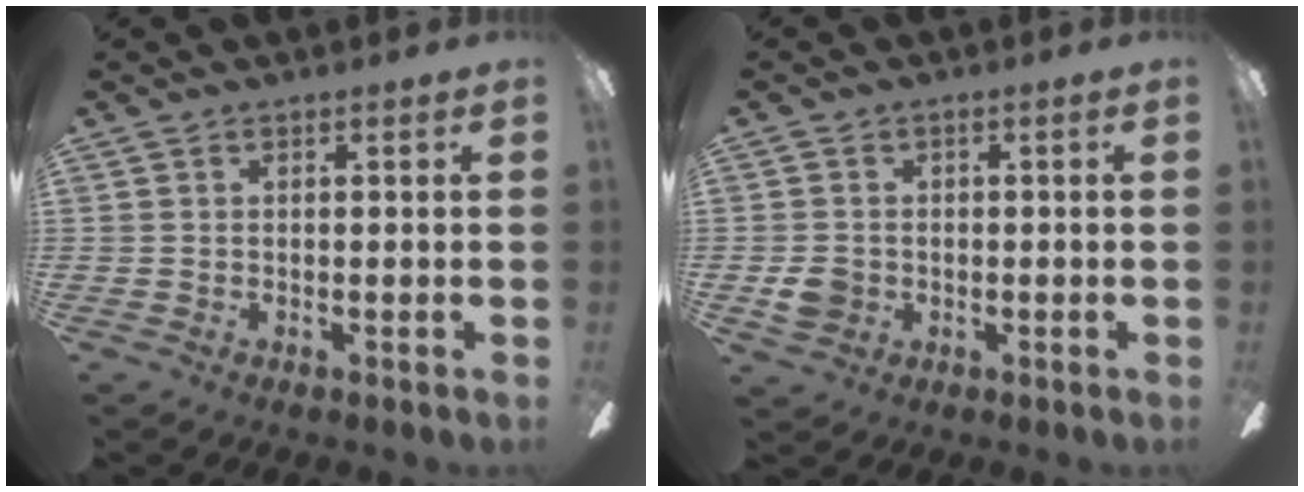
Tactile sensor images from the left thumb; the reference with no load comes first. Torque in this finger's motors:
{"motor_torque": [-0.51, 0.57, 0.08, -0.15, 0.00]}